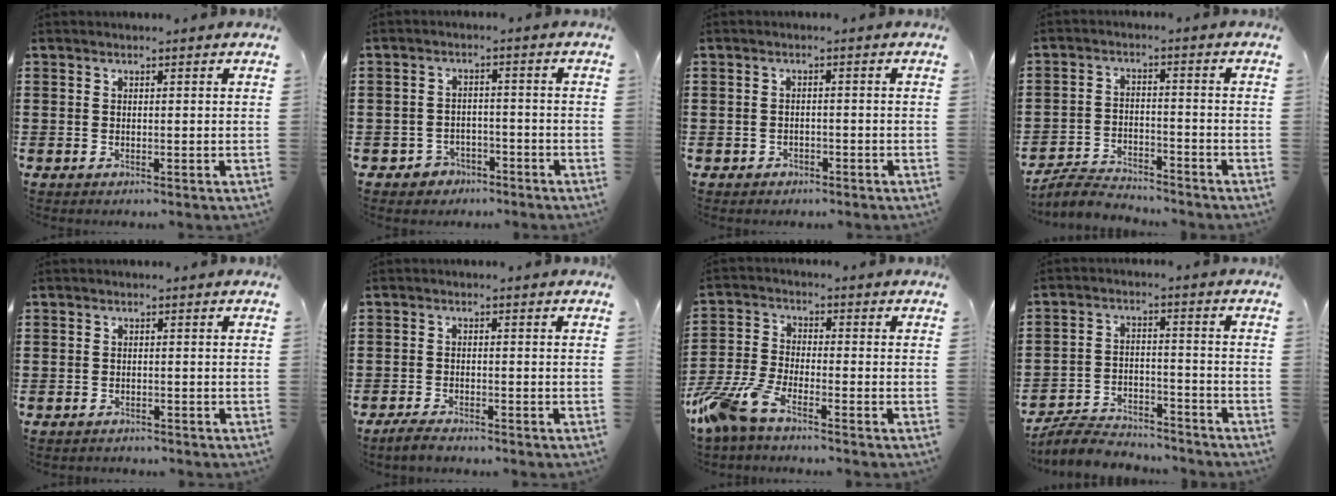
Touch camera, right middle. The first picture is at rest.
{"total": 2.7, "force": [-2.4, 1.3, -0.1], "torque": [-0.009, 0.003, -0.053]}
{"total": 1.2, "force": [-1.0, 0.7, -0.1], "torque": [-0.003, 0.004, -0.024]}
{"total": 4.3, "force": [-4.2, 0.7, 0.7], "torque": [-0.021, 0.006, -0.089]}
{"total": 0.8, "force": [-0.7, 0.4, -0.2], "torque": [0.004, 0.005, -0.017]}
{"total": 2.0, "force": [-1.8, 0.3, 0.6], "torque": [-0.020, 0.003, -0.040]}
{"total": 7.5, "force": [-5.7, 1.6, 4.6], "torque": [-0.134, -0.018, -0.118]}
{"total": 5.7, "force": [-5.5, 1.0, 1.0], "torque": [-0.028, 0.010, -0.111]}